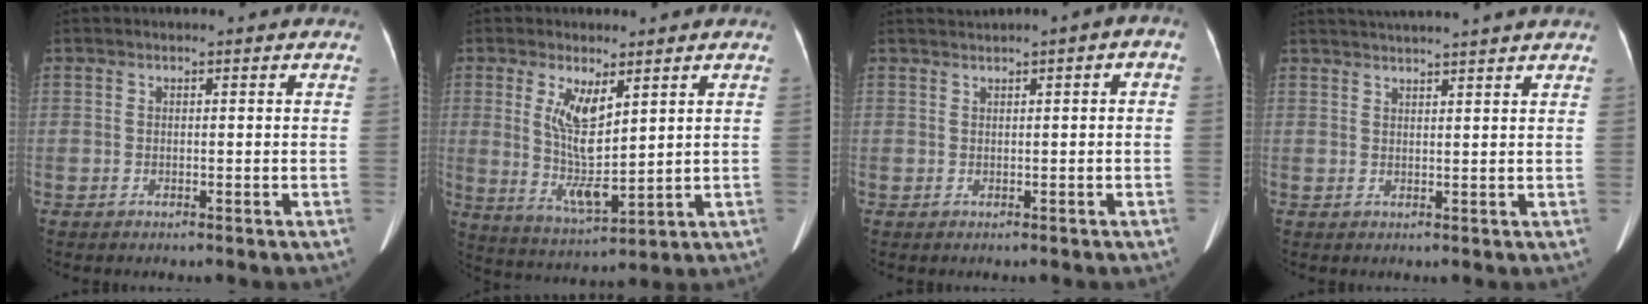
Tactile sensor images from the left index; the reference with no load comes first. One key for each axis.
{"total": 8.0, "fx": 2.7, "fy": 2.1, "fz": 7.2, "tx": -0.142, "ty": -0.014, "tz": 0.060}
{"total": 1.7, "fx": 0.4, "fy": 0.8, "fz": 1.4, "tx": -0.022, "ty": 0.022, "tz": 0.009}
{"total": 10.7, "fx": 9.8, "fy": -1.0, "fz": 4.3, "tx": -0.071, "ty": 0.022, "tz": 0.125}